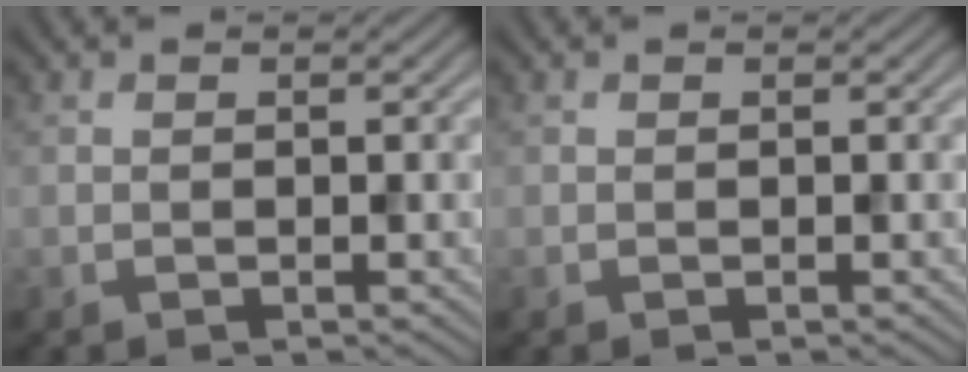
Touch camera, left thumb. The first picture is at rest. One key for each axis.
{"total": 0.0}